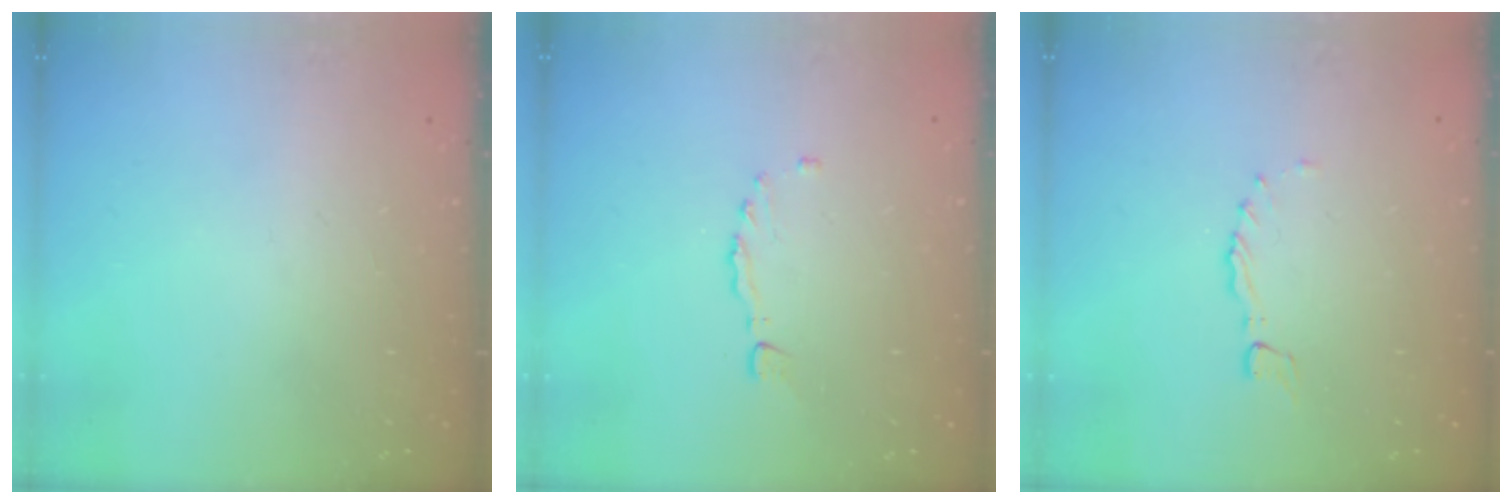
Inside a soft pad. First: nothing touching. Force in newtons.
{"total": 1.4, "press": 1.3, "slide": 0.3}
{"total": 0.0}